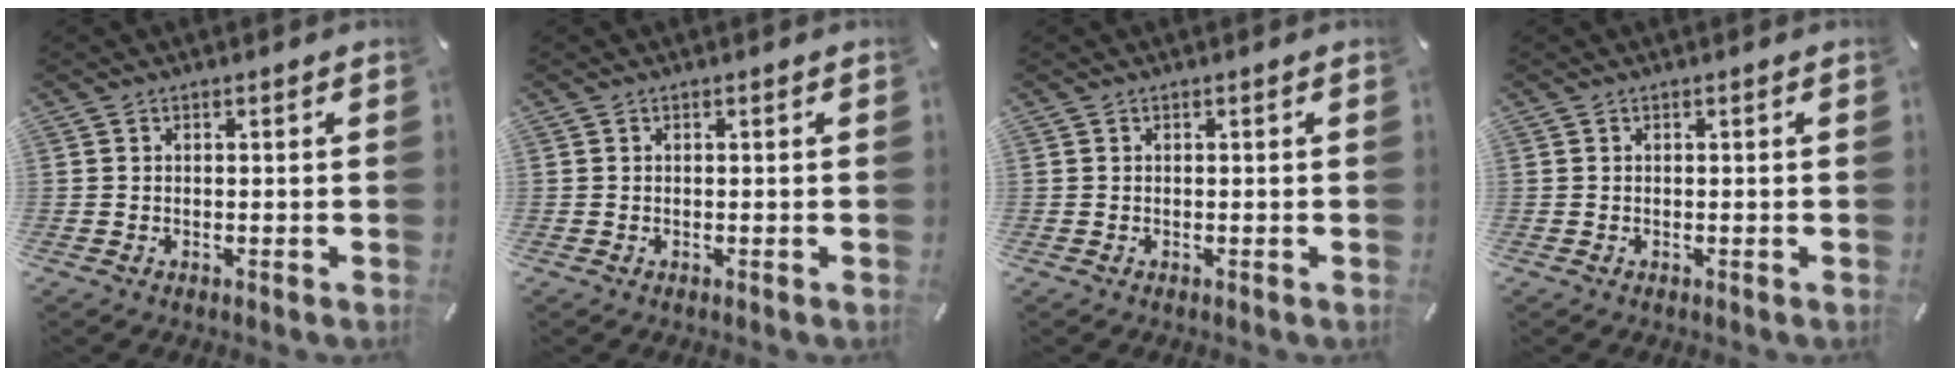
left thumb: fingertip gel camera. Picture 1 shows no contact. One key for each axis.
{"total": 0.0}
{"total": 0.0}
{"total": 0.0}